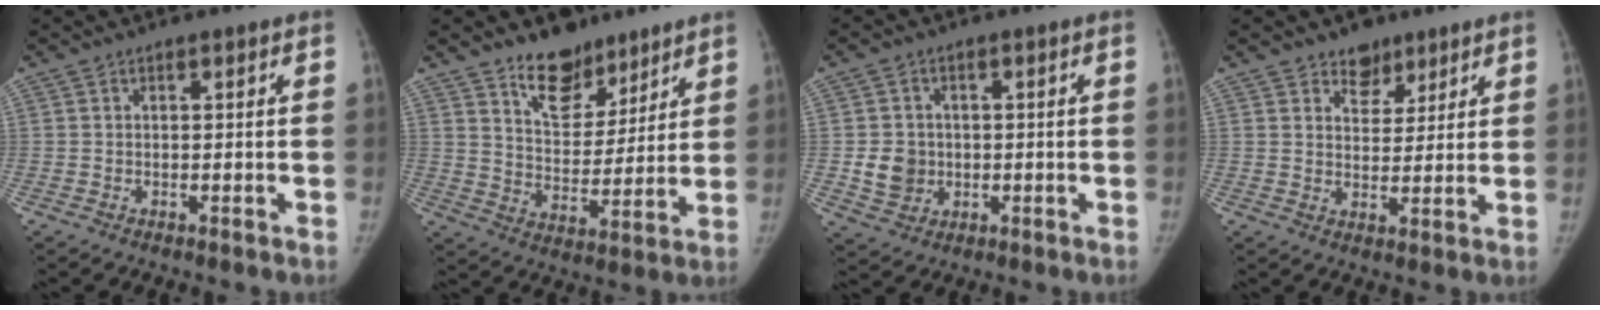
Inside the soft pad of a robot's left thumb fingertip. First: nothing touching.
{"total": 11.4, "force": [8.3, 6.4, 4.5], "torque": [-0.043, -0.059, 0.146]}
{"total": 6.0, "force": [-0.3, 5.4, 2.6], "torque": [-0.023, 0.003, 0.001]}
{"total": 5.4, "force": [3.7, 3.5, 1.5], "torque": [0.007, -0.023, 0.059]}